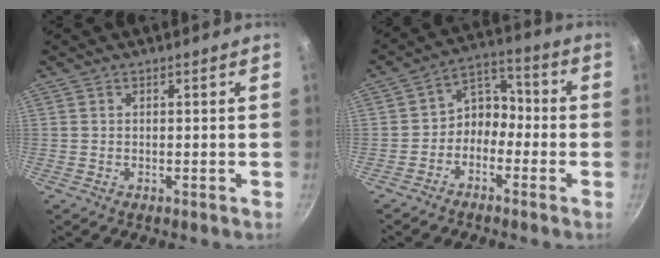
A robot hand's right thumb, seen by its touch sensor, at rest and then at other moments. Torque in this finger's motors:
{"motor_torque": [-0.33, -0.04, -0.29, 0.21, 0.12]}